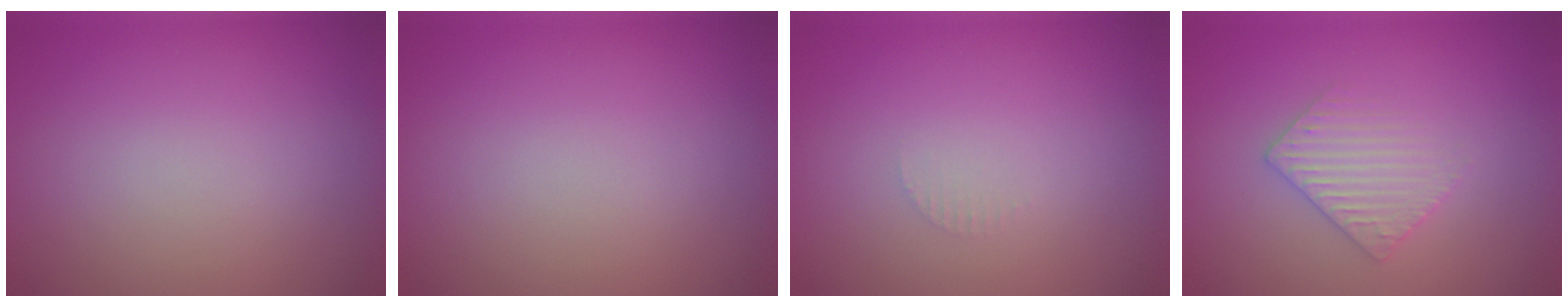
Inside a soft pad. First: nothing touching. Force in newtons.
{"total": 0.0}
{"total": 0.7, "press": 0.6, "slide": 0.1}
{"total": 2.5, "press": 2.4, "slide": 0.5}